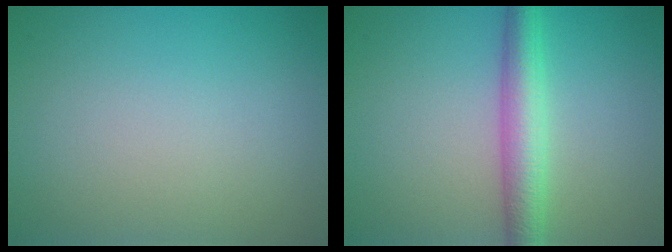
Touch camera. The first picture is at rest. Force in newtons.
{"total": 4.2, "press": 4.2, "slide": 0.0}